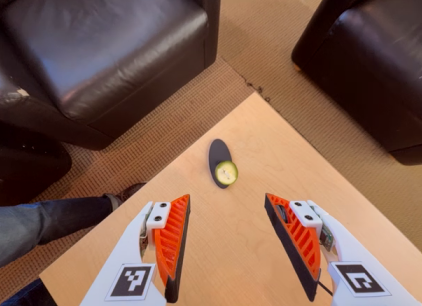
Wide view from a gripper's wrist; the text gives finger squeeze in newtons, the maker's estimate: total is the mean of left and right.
{"total": 0.0}